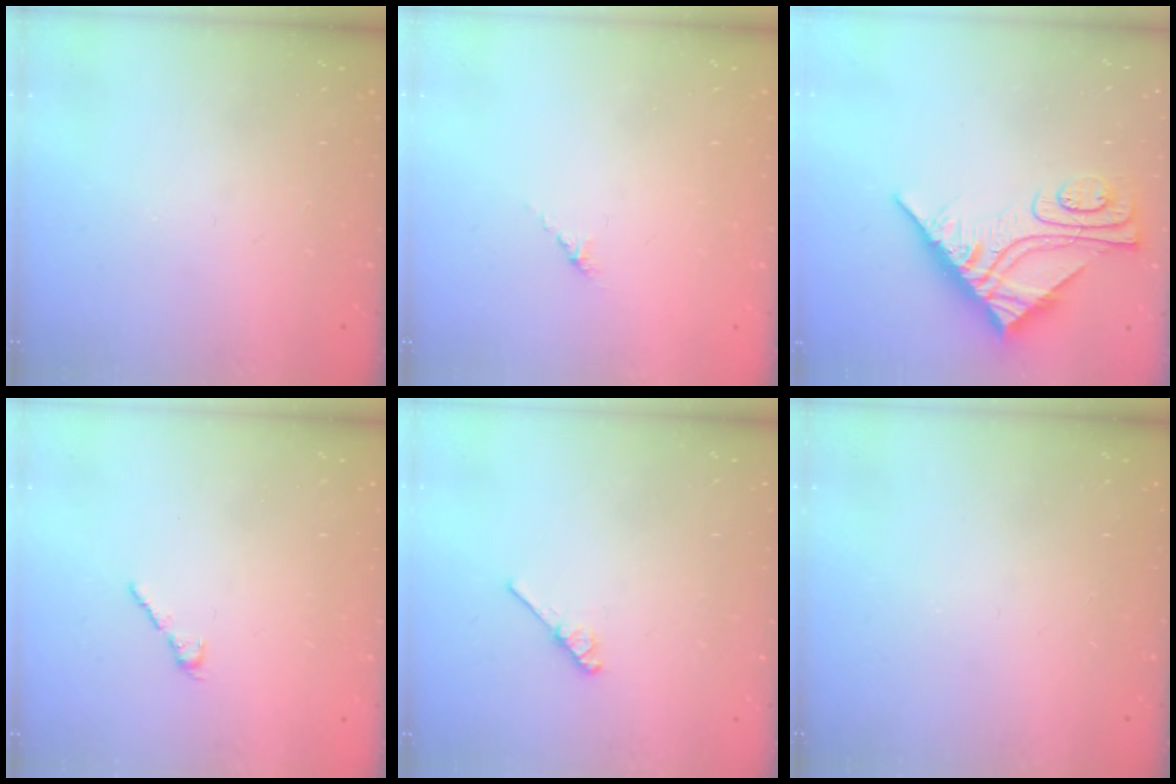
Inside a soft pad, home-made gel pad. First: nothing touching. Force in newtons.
{"total": 2.7, "press": 2.7, "slide": 0.7}
{"total": 10.6, "press": 10.5, "slide": 1.0}
{"total": 2.5, "press": 2.4, "slide": 0.7}
{"total": 4.5, "press": 4.4, "slide": 0.7}
{"total": 0.0}